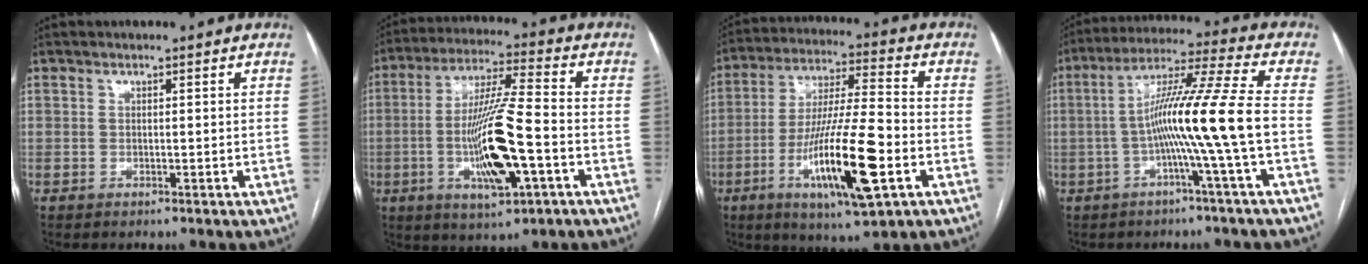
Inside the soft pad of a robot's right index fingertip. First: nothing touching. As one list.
[{"total": 14.5, "force": [-3.6, 1.7, 14.0], "torque": [-0.265, -0.007, -0.060]}, {"total": 17.3, "force": [-5.8, 2.0, 16.2], "torque": [-0.304, -0.016, -0.095]}, {"total": 12.8, "force": [-2.5, -2.3, 12.4], "torque": [-0.217, 0.015, -0.050]}]